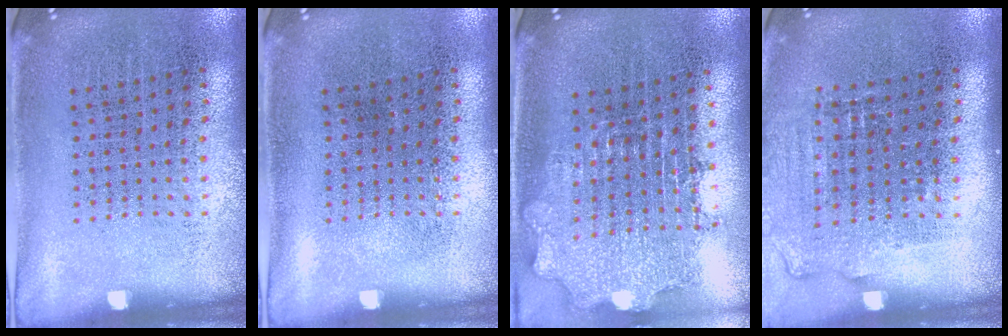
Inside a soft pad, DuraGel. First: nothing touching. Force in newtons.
{"total": 0.0}
{"total": 1.9, "press": 1.5, "slide": 1.1}
{"total": 1.1, "press": 1.1, "slide": 0.4}